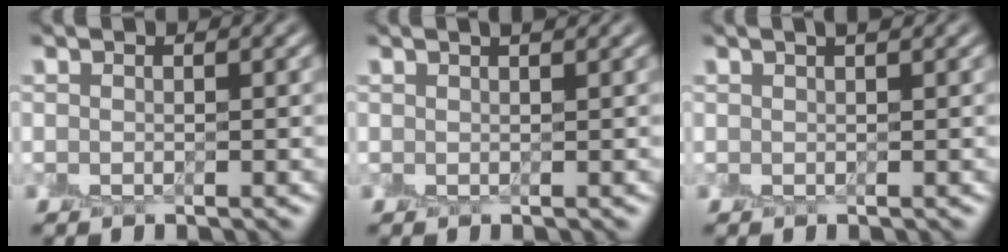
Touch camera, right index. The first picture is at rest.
{"total": 0.9, "force": [0.6, -0.2, 0.7], "torque": [-0.009, 0.008, 0.008]}
{"total": 0.9, "force": [0.5, -0.2, 0.7], "torque": [-0.011, 0.008, 0.008]}